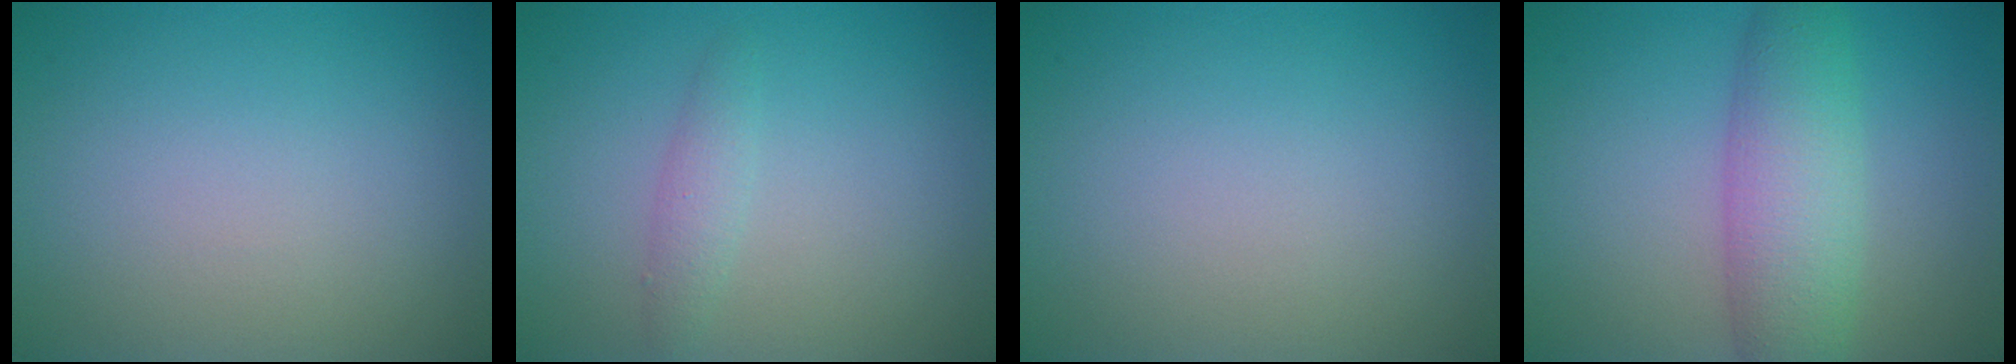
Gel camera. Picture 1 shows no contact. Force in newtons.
{"total": 1.4, "press": 1.4, "slide": 0.0}
{"total": 0.0}
{"total": 5.5, "press": 5.5, "slide": 0.1}